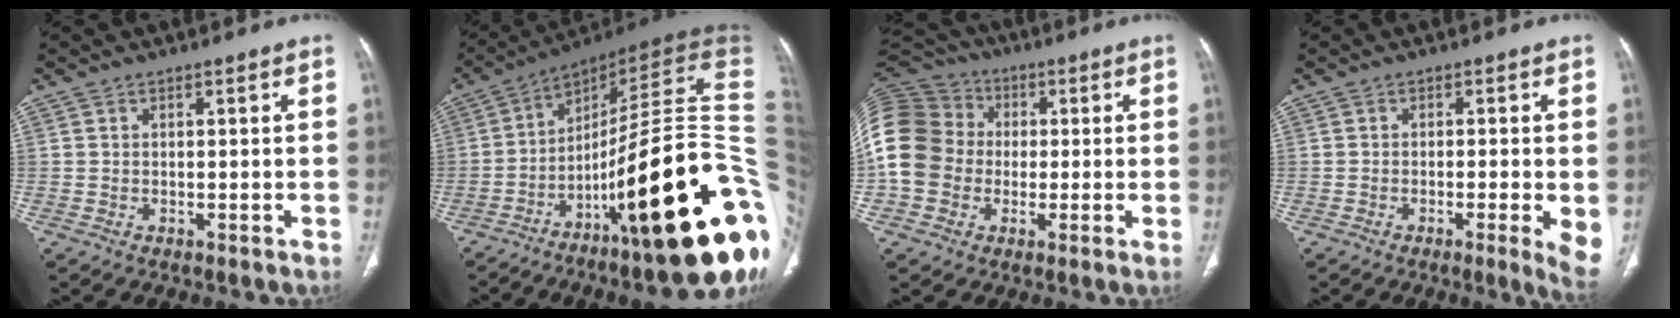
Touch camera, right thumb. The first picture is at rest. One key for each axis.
{"total": 36.8, "fx": -9.7, "fy": 8.4, "fz": 34.5, "tx": -0.414, "ty": 0.061, "tz": -0.149}
{"total": 21.3, "fx": -0.1, "fy": 18.5, "fz": 10.6, "tx": -0.261, "ty": 0.056, "tz": -0.003}
{"total": 5.4, "fx": -1.4, "fy": 0.7, "fz": 5.2, "tx": -0.078, "ty": -0.009, "tz": -0.024}